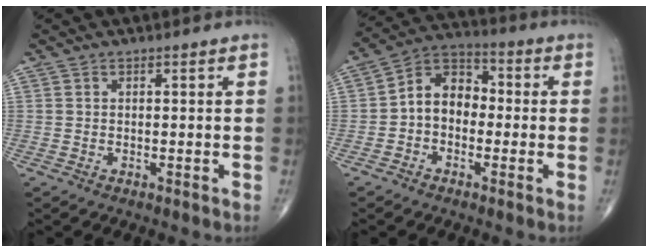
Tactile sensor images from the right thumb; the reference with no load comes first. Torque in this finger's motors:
{"motor_torque": [0.13, 0.18, 0.77, -0.14, 0.06]}